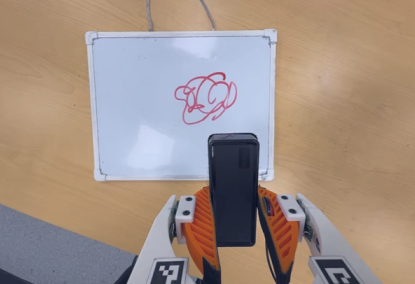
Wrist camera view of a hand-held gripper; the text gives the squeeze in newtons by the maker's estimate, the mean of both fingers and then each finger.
{"total": 4.4, "left": 3.4, "right": 5.5}